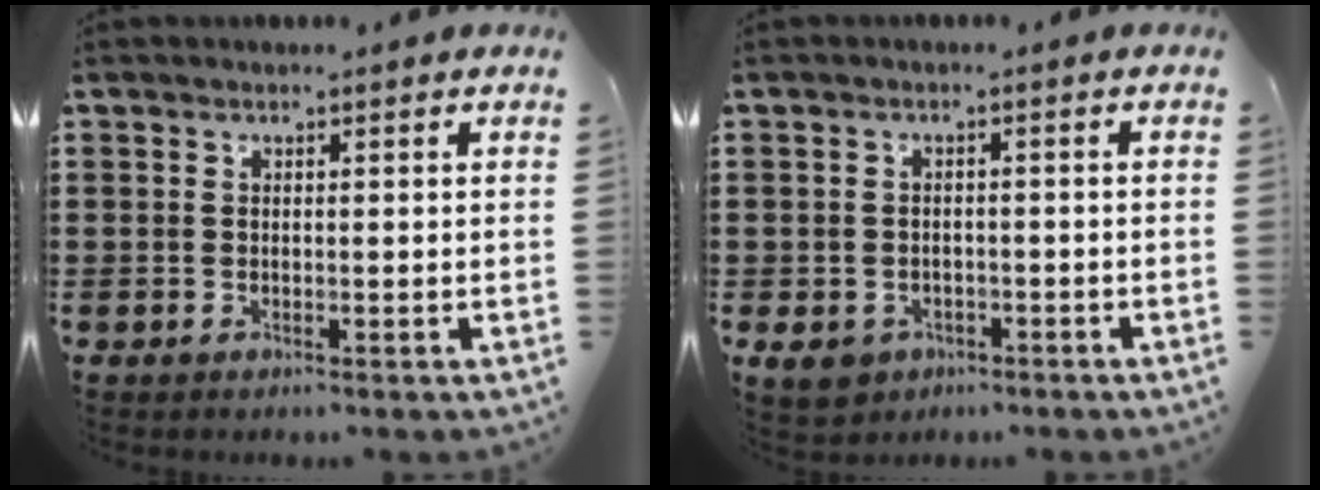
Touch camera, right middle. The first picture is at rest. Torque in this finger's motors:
{"motor_torque": [0.48, -0.16, 0.02, 0.05]}